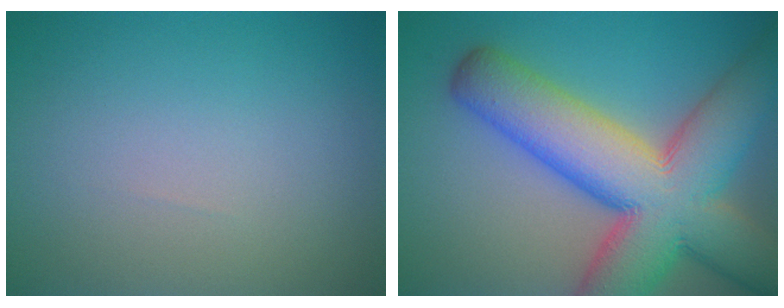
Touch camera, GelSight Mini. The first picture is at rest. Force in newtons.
{"total": 14.5, "press": 14.5, "slide": 0.7}